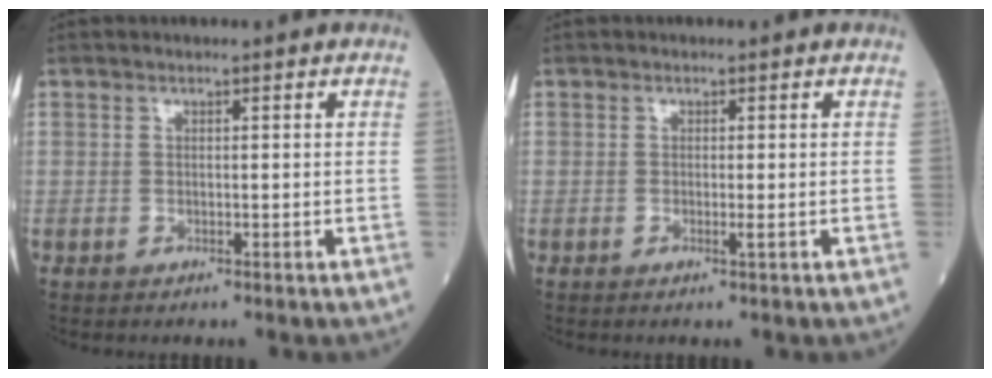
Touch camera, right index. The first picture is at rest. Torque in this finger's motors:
{"motor_torque": [-0.05, 0.00, 0.02, 0.00]}